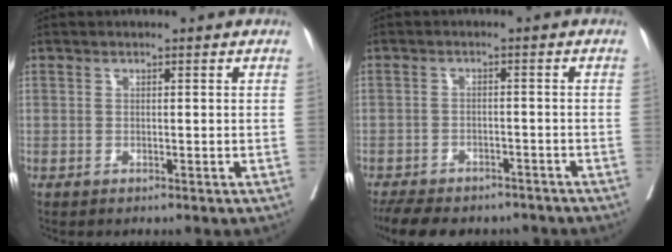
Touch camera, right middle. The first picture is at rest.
{"total": 13.9, "force": [-11.6, 5.3, 5.4], "torque": [-0.121, -0.004, -0.156]}